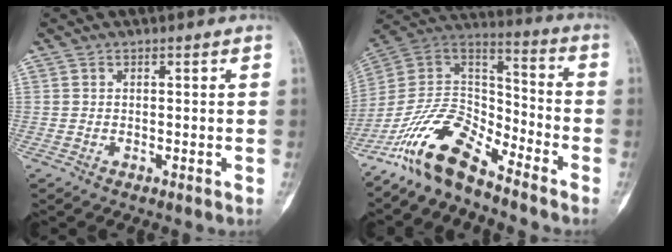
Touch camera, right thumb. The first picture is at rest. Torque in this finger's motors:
{"motor_torque": [0.62, 0.36, 1.52, -1.25, 0.41]}